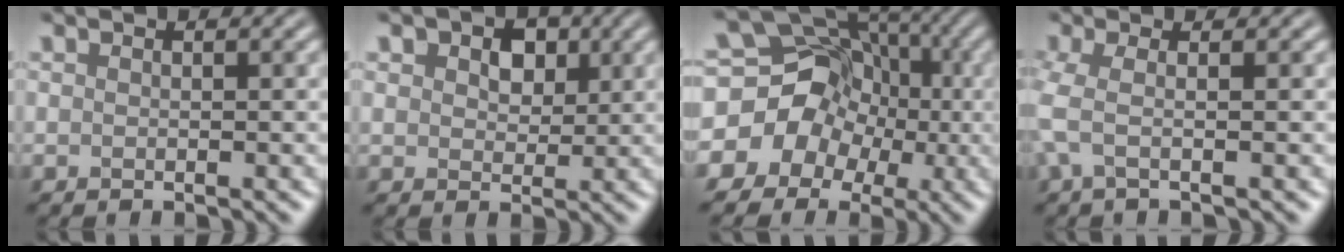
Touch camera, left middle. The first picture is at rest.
{"total": 2.6, "force": [1.8, 1.7, 0.8], "torque": [-0.030, 0.020, 0.029]}
{"total": 9.1, "force": [-2.2, 8.6, 2.0], "torque": [-0.037, 0.039, -0.053]}
{"total": 1.6, "force": [-0.7, -0.2, 1.4], "torque": [-0.050, -0.004, -0.008]}